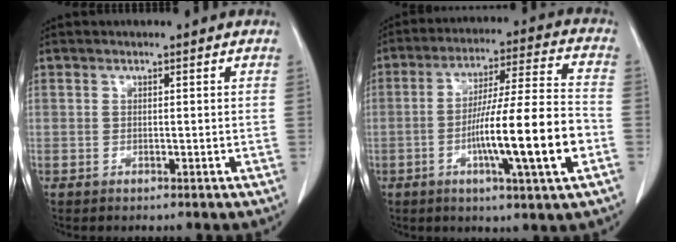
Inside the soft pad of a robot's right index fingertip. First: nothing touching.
{"total": 15.8, "force": [-4.4, 0.1, 15.2], "torque": [-0.258, 0.000, -0.074]}